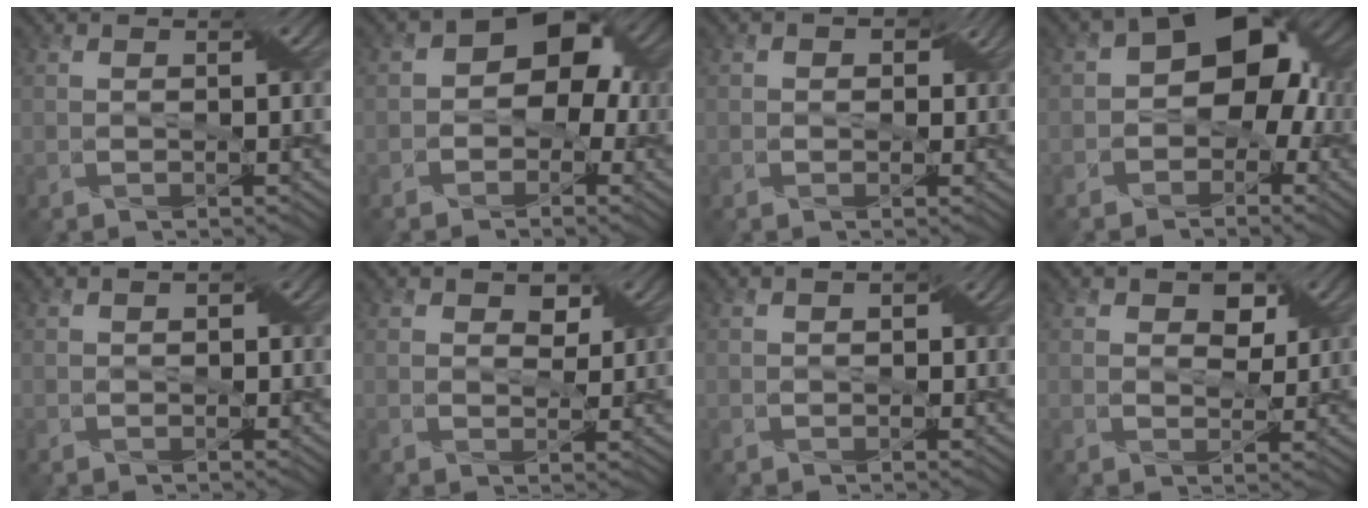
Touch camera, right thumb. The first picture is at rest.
{"total": 7.2, "force": [-0.2, 5.4, 4.7], "torque": [-0.035, 0.015, -0.029]}
{"total": 2.5, "force": [0.5, 2.1, 1.4], "torque": [-0.018, 0.005, 0.003]}
{"total": 9.7, "force": [0.2, 6.7, 7.0], "torque": [-0.091, 0.013, -0.015]}
{"total": 0.9, "force": [0.0, 0.8, 0.5], "torque": [-0.005, -0.001, -0.003]}
{"total": 2.5, "force": [1.2, 1.7, 1.4], "torque": [-0.029, -0.001, 0.015]}
{"total": 1.2, "force": [0.0, 1.0, 0.7], "torque": [-0.010, -0.001, -0.002]}
{"total": 3.4, "force": [1.4, 2.3, 2.1], "torque": [-0.034, -0.002, 0.016]}